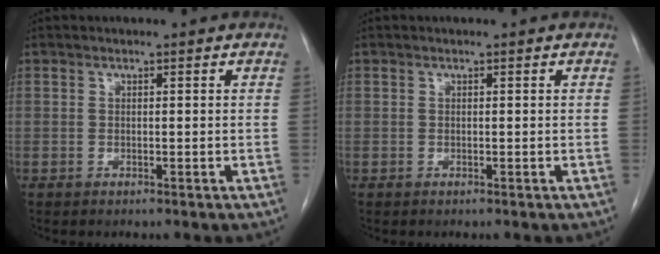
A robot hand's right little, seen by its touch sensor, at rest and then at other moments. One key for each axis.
{"total": 0.0}